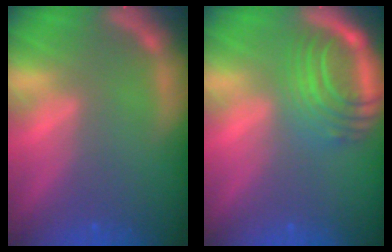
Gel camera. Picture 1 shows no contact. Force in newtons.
{"total": 7.5}